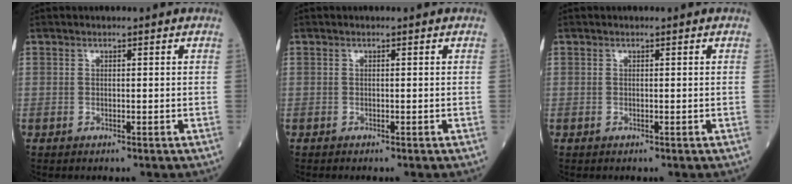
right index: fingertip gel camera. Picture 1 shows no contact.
{"total": 0.0}
{"total": 0.0}